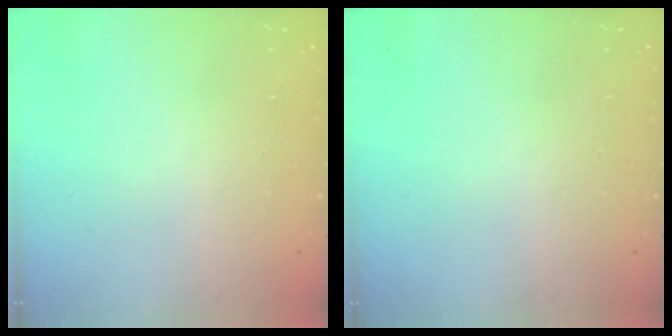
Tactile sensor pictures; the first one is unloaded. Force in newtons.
{"total": 0.0}